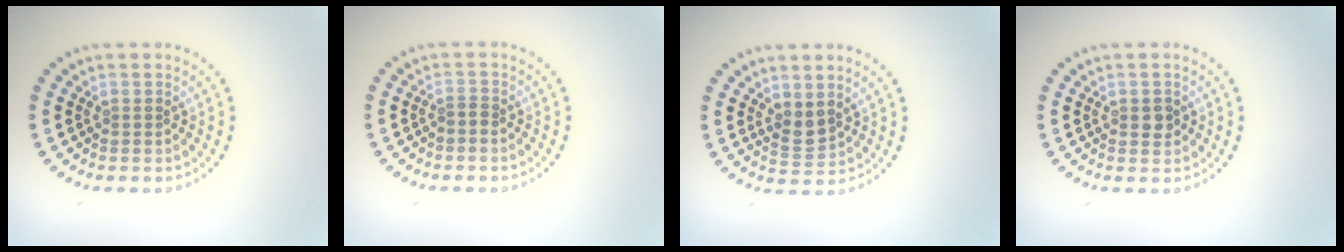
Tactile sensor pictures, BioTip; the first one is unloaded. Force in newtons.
{"total": 0.6, "press": 0.3, "slide": 0.5}
{"total": 1.8, "press": 1.5, "slide": 1.1}
{"total": 1.3, "press": 1.3, "slide": 0.1}